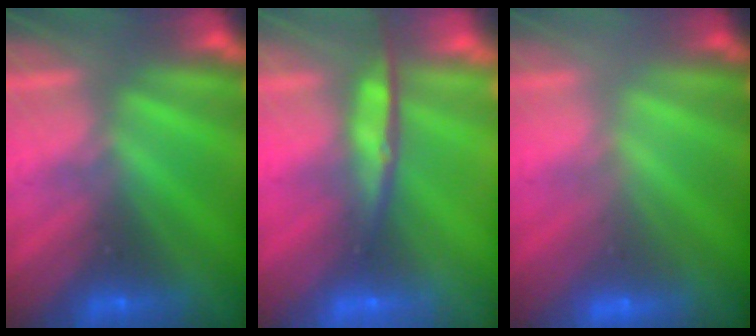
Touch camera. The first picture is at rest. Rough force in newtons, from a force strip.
{"total": 7.4}
{"total": 2.3}